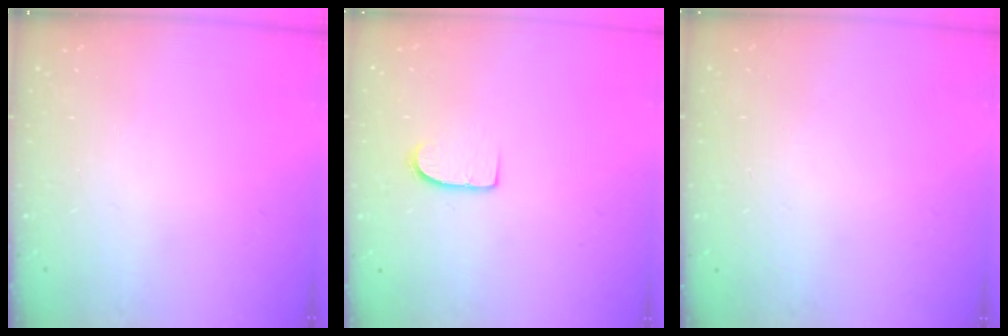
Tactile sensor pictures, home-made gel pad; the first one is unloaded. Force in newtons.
{"total": 6.6, "press": 6.6, "slide": 0.5}
{"total": 0.0}